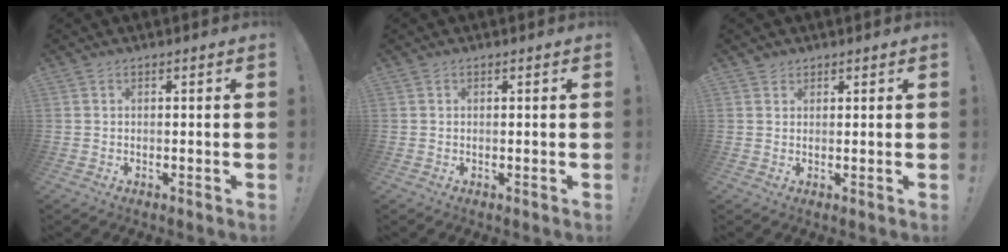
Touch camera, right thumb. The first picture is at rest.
{"total": 0.0}
{"total": 1.7, "force": [1.3, 1.1, 0.1], "torque": [-0.003, -0.003, 0.025]}